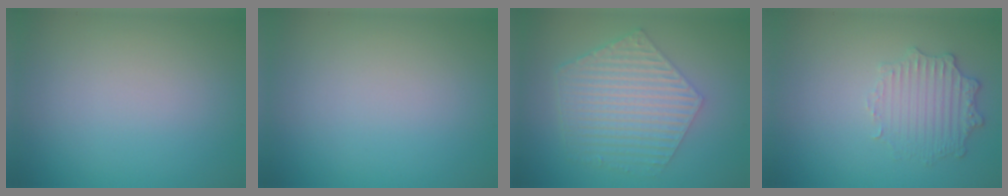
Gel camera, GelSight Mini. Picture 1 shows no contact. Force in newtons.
{"total": 0.0}
{"total": 6.2, "press": 4.5, "slide": 4.3}
{"total": 2.6, "press": 2.5, "slide": 0.7}